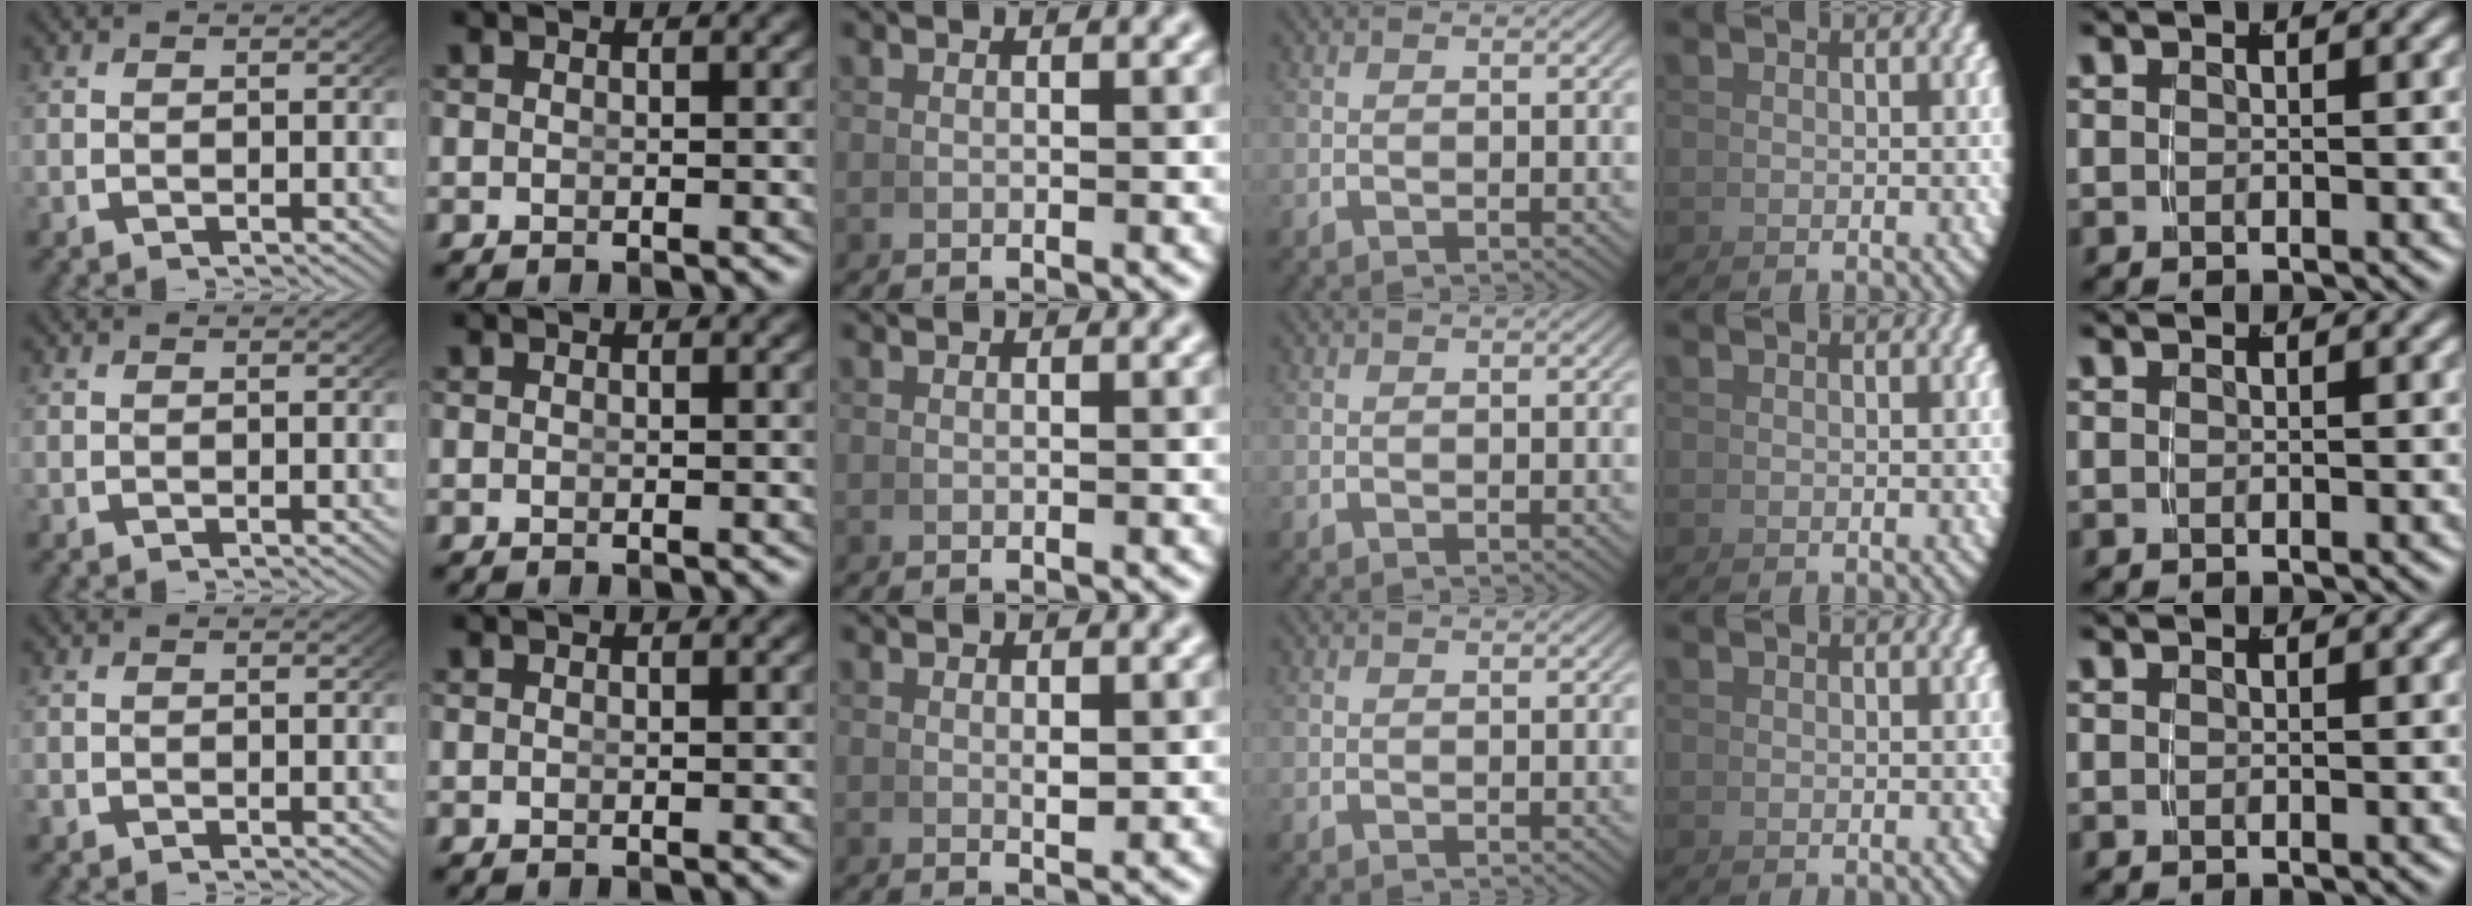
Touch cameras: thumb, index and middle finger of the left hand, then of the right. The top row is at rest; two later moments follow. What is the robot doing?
{"motion": "lift_and_place", "object": "dispenser bottle"}